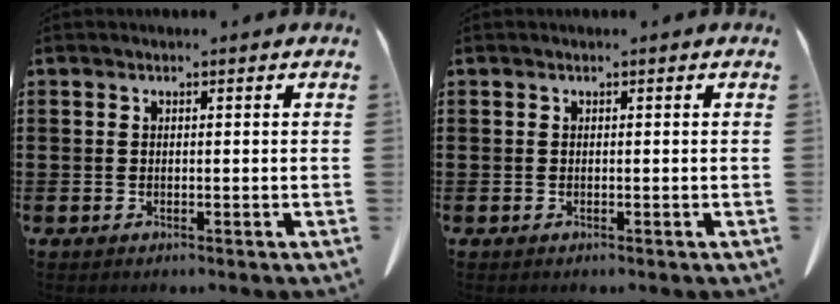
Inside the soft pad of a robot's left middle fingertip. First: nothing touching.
{"total": 0.0}